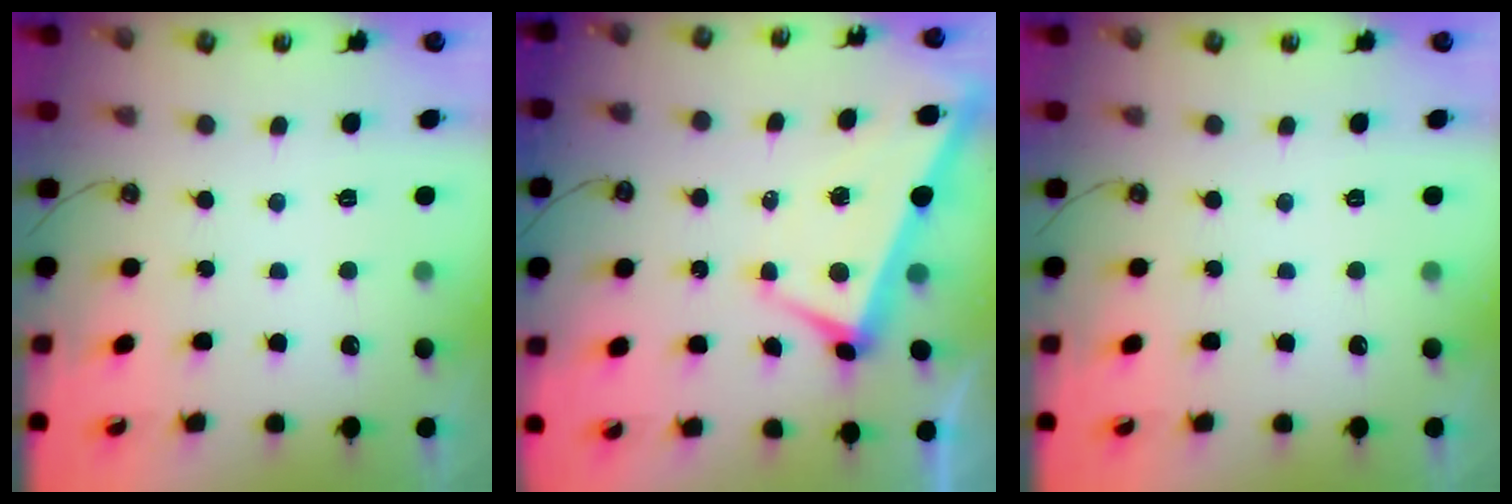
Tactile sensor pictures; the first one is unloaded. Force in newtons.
{"total": 1.6, "press": 1.3, "slide": 0.9}
{"total": 0.0}